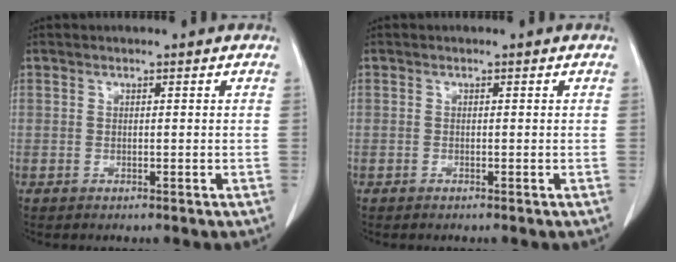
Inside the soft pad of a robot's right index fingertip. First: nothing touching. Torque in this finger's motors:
{"motor_torque": [0.00, 0.00, 0.00, 0.01]}